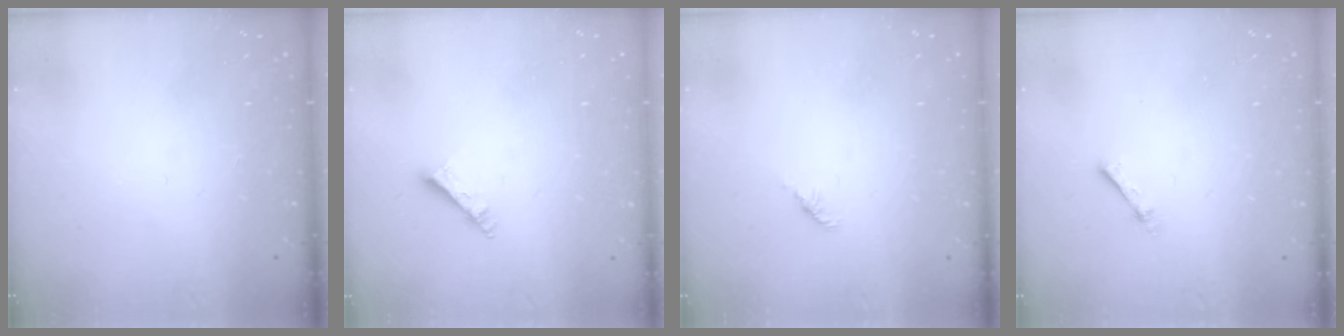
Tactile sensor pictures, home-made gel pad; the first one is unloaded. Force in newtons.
{"total": 4.1, "press": 4.1, "slide": 0.2}
{"total": 1.8, "press": 1.7, "slide": 0.6}
{"total": 1.9, "press": 1.9, "slide": 0.3}